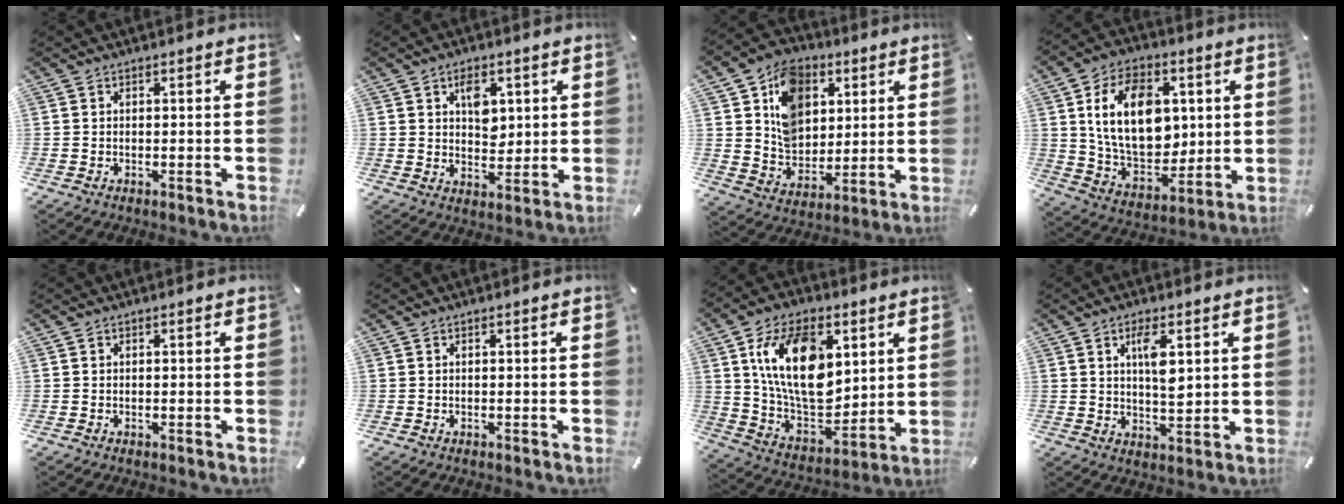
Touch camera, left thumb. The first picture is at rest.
{"total": 6.3, "force": [2.4, 4.7, 3.5], "torque": [-0.033, -0.008, 0.034]}
{"total": 13.8, "force": [4.9, 11.2, 6.2], "torque": [-0.110, -0.010, 0.099]}
{"total": 18.3, "force": [4.1, 12.8, 12.4], "torque": [-0.230, -0.010, 0.075]}
{"total": 0.0}
{"total": 0.0}
{"total": 20.4, "force": [6.6, 12.9, 14.5], "torque": [-0.279, -0.022, 0.113]}
{"total": 6.7, "force": [2.7, 2.3, 5.7], "torque": [-0.104, -0.012, 0.039]}